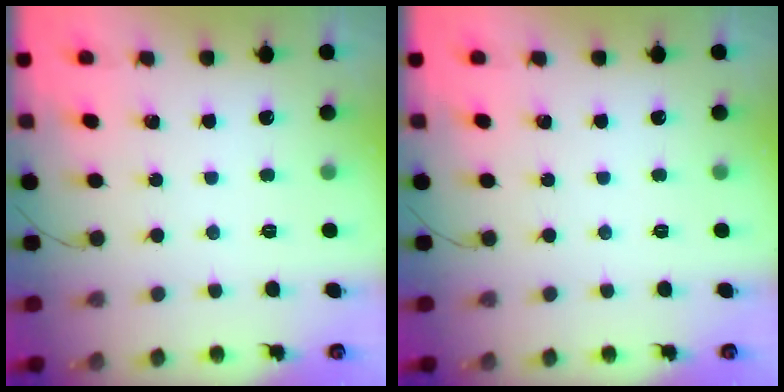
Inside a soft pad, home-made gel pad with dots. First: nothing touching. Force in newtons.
{"total": 0.0}